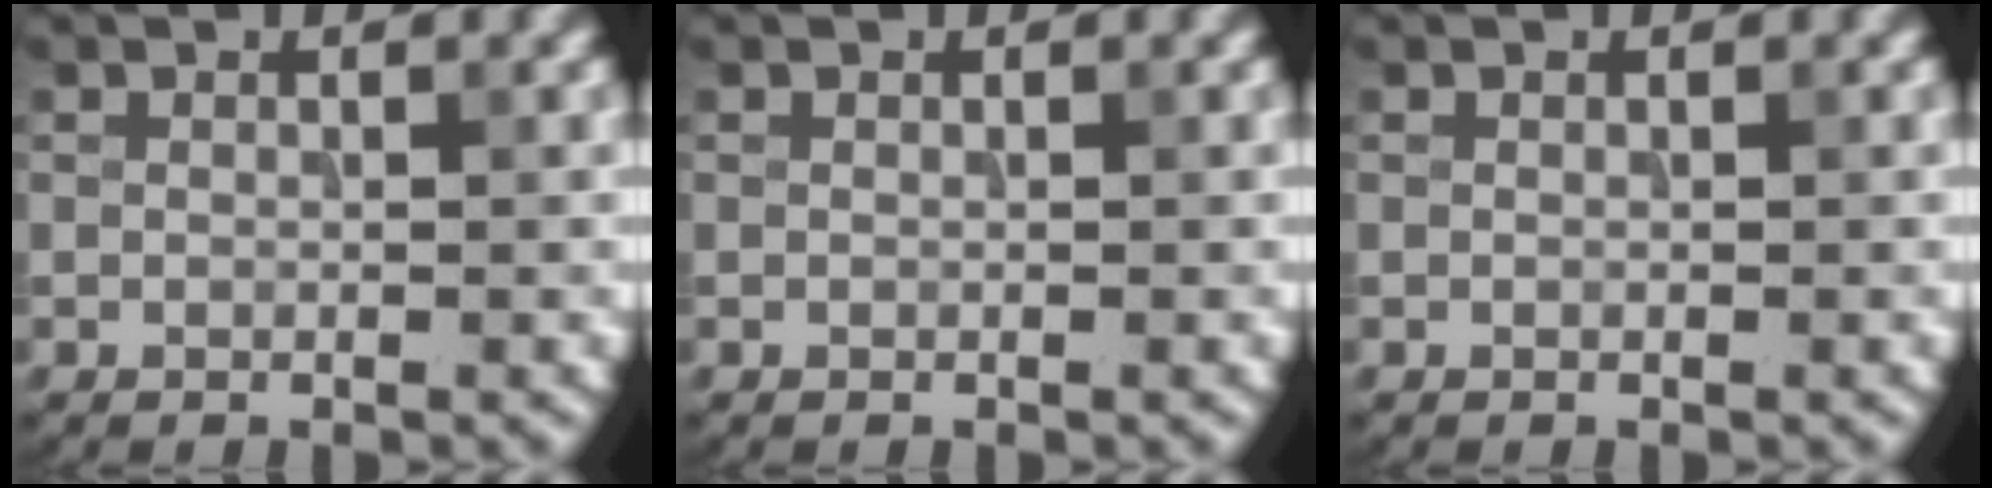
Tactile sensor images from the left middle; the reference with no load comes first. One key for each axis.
{"total": 0.0}
{"total": 0.0}